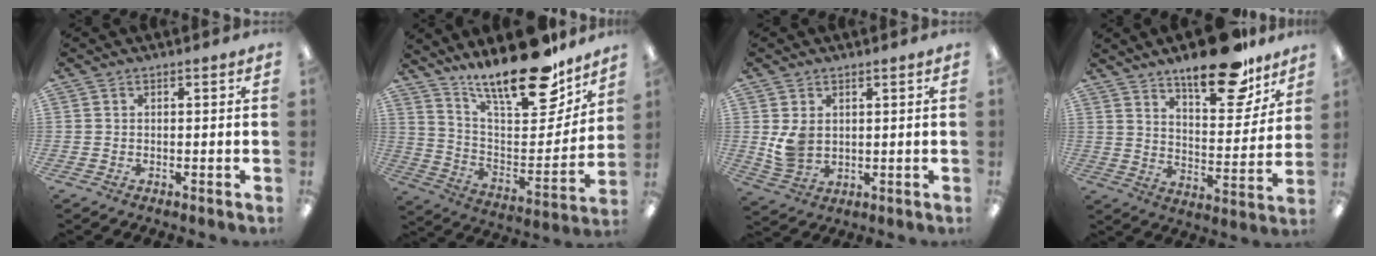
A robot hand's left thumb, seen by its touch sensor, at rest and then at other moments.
{"total": 22.5, "force": [17.9, 6.5, 12.1], "torque": [-0.191, -0.128, 0.303]}
{"total": 5.8, "force": [1.7, 4.3, 3.5], "torque": [-0.067, 0.000, 0.035]}
{"total": 18.8, "force": [13.9, 6.9, 10.6], "torque": [-0.149, -0.083, 0.228]}